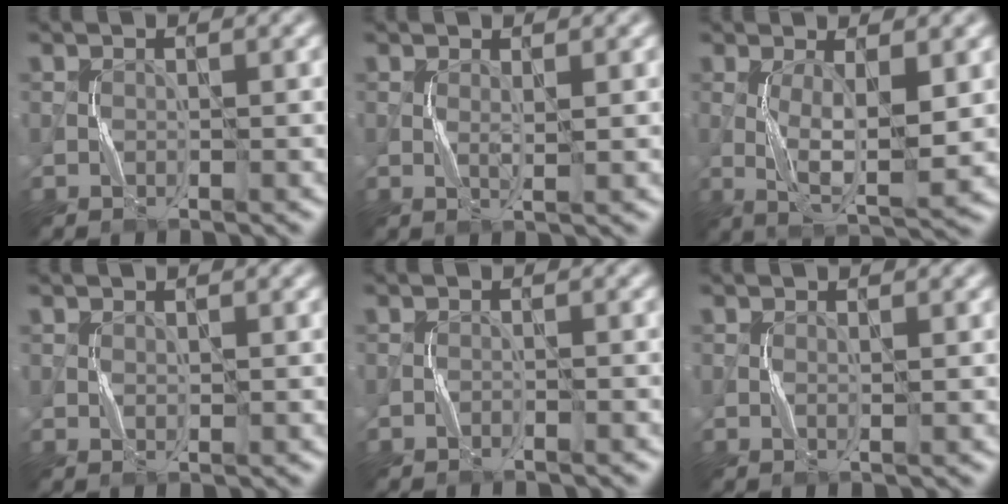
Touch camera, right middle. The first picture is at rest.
{"total": 1.0, "force": [0.4, 0.0, 0.9], "torque": [-0.018, -0.001, 0.007]}
{"total": 5.6, "force": [0.5, 1.4, 5.4], "torque": [-0.099, -0.005, 0.013]}
{"total": 0.7, "force": [0.4, 0.3, 0.5], "torque": [-0.010, -0.002, 0.008]}
{"total": 0.6, "force": [-0.6, -0.1, 0.3], "torque": [-0.005, 0.004, -0.012]}
{"total": 0.6, "force": [0.2, -0.1, 0.5], "torque": [-0.008, 0.000, 0.003]}